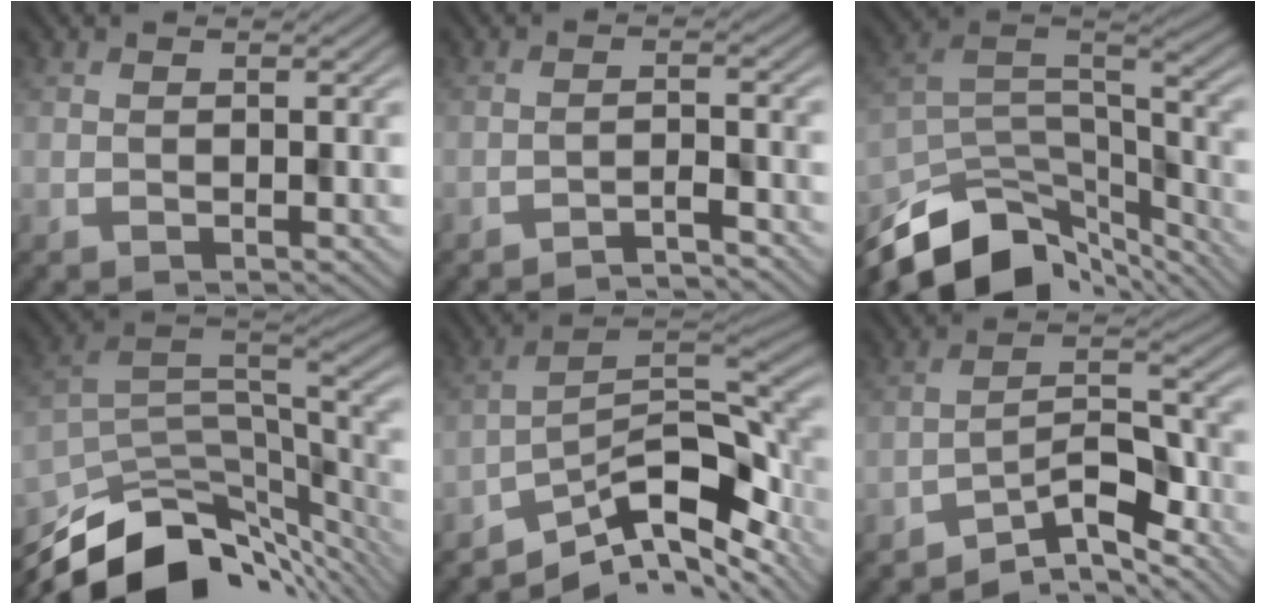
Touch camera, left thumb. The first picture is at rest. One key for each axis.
{"total": 3.0, "fx": -2.7, "fy": 0.2, "fz": 1.1, "tx": -0.015, "ty": 0.009, "tz": -0.053}
{"total": 14.1, "fx": -10.8, "fy": 5.9, "fz": 6.8, "tx": -0.171, "ty": -0.012, "tz": -0.178}
{"total": 13.6, "fx": -9.2, "fy": 5.8, "fz": 8.2, "tx": -0.187, "ty": -0.019, "tz": -0.149}
{"total": 12.2, "fx": -8.1, "fy": 4.5, "fz": 8.0, "tx": -0.130, "ty": 0.000, "tz": -0.142}
{"total": 8.6, "fx": -7.0, "fy": 2.1, "fz": 4.7, "tx": -0.075, "ty": 0.011, "tz": -0.131}